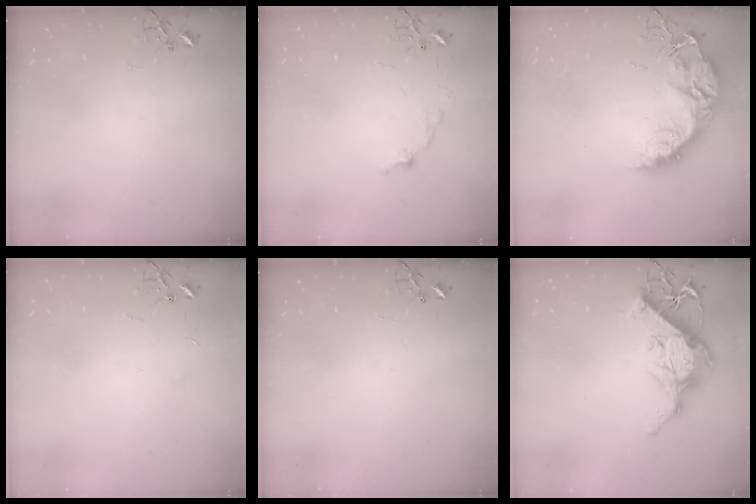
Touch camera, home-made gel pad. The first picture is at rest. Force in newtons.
{"total": 6.7, "press": 6.7, "slide": 0.9}
{"total": 16.1, "press": 16.0, "slide": 1.5}
{"total": 2.4, "press": 2.4, "slide": 0.3}
{"total": 0.0}
{"total": 15.3, "press": 15.1, "slide": 2.1}